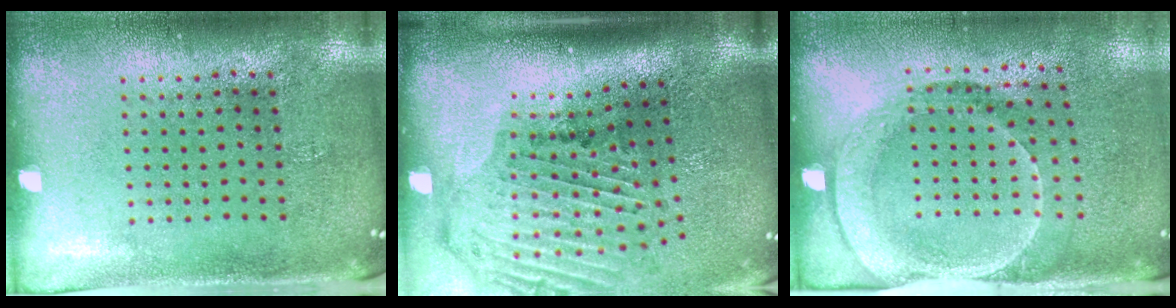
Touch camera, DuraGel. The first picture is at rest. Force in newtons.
{"total": 2.4, "press": 1.9, "slide": 1.4}
{"total": 1.7, "press": 1.4, "slide": 1.1}